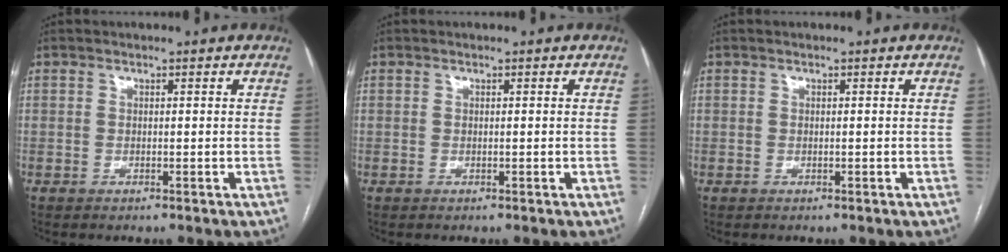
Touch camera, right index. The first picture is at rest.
{"total": 0.0}
{"total": 0.0}